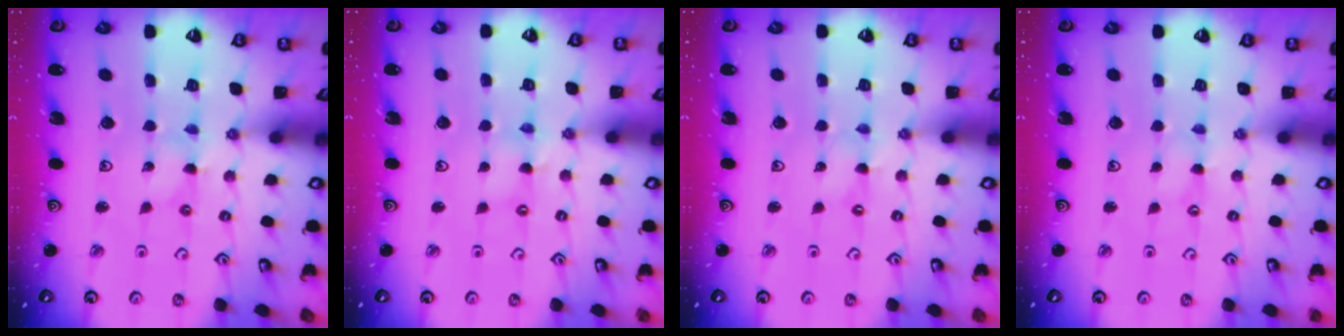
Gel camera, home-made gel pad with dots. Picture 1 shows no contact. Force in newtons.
{"total": 1.8, "press": 1.8, "slide": 0.2}
{"total": 0.0}
{"total": 0.0}